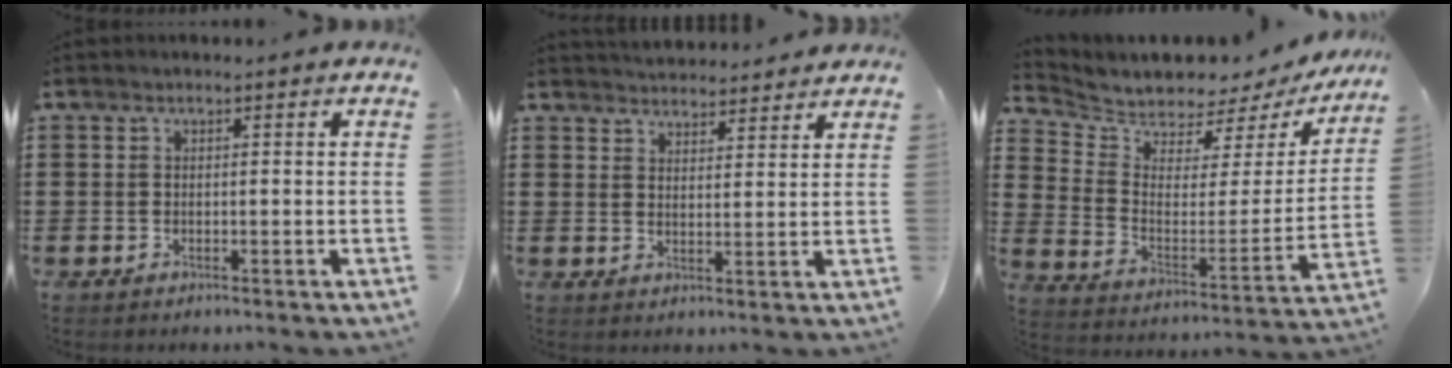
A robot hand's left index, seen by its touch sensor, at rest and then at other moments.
{"total": 3.4, "force": [3.4, 0.1, -0.1], "torque": [-0.007, -0.015, 0.063]}
{"total": 4.8, "force": [4.6, 1.2, -0.4], "torque": [-0.032, -0.050, 0.075]}